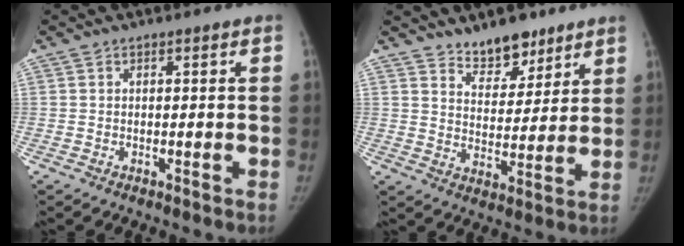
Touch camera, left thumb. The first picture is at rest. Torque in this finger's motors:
{"motor_torque": [0.03, 0.07, 0.15, 0.03, 0.01]}